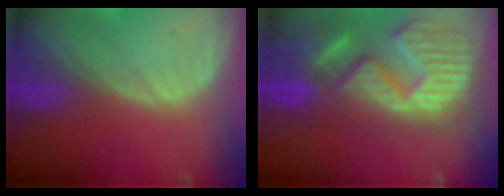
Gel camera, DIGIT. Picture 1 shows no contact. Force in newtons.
{"total": 15.3, "press": 12.6, "slide": 8.7}